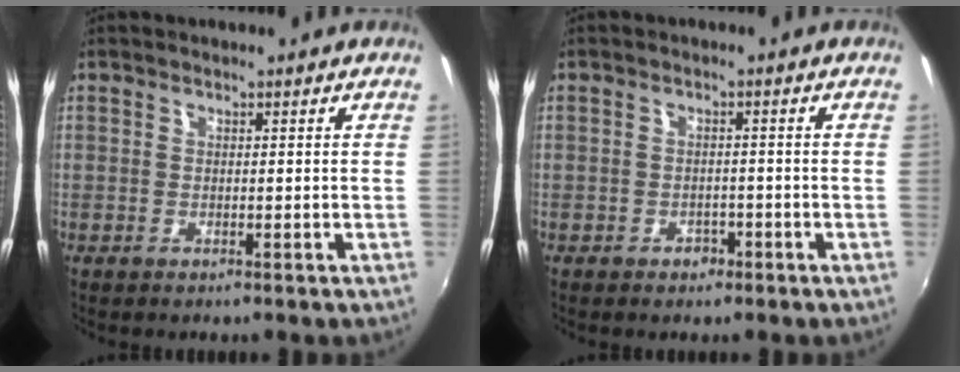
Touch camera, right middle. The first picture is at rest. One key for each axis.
{"total": 2.3, "fx": -1.4, "fy": 1.6, "fz": 0.6, "tx": -0.012, "ty": 0.000, "tz": -0.020}